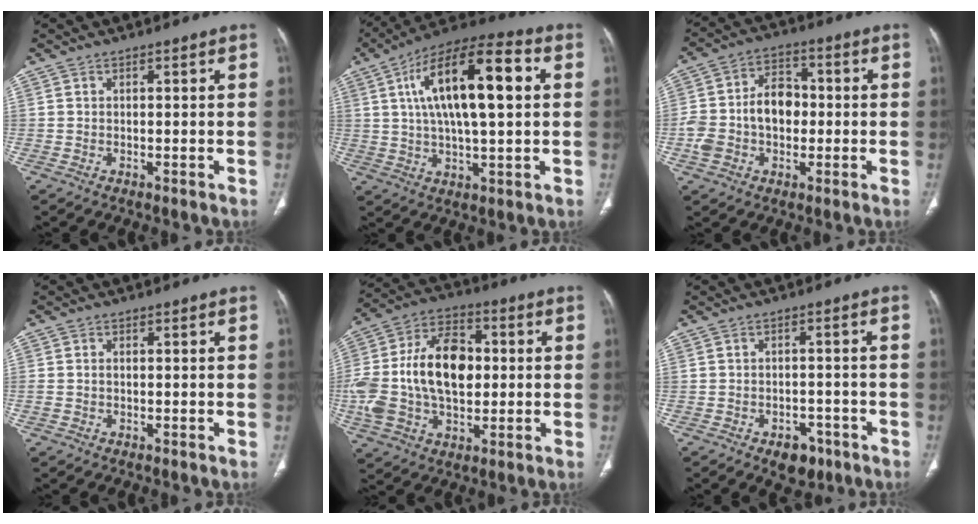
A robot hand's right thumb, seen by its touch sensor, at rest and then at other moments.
{"total": 20.2, "force": [4.4, 7.3, 18.4], "torque": [-0.304, 0.017, 0.065]}
{"total": 12.0, "force": [-1.1, 8.6, 8.3], "torque": [-0.137, 0.036, -0.025]}
{"total": 1.0, "force": [-0.1, 0.8, 0.7], "torque": [-0.018, 0.007, 0.001]}
{"total": 22.9, "force": [1.2, 14.4, 17.7], "torque": [-0.365, 0.015, 0.026]}
{"total": 5.6, "force": [-3.3, 3.6, 2.7], "torque": [-0.017, 0.019, -0.040]}